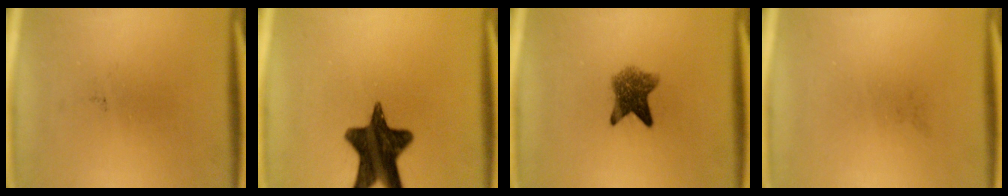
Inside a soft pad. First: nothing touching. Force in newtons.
{"total": 14.7}
{"total": 5.9}
{"total": 0.0}